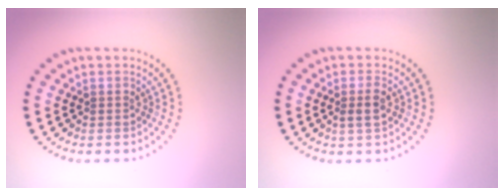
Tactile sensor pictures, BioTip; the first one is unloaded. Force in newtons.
{"total": 1.7, "press": 1.6, "slide": 0.6}